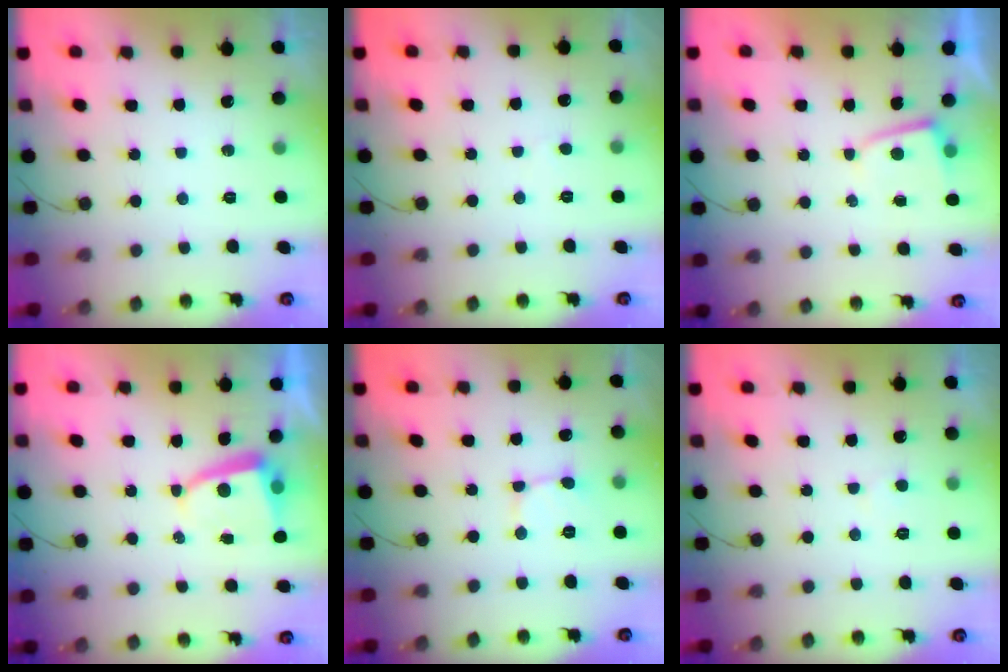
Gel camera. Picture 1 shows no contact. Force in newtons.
{"total": 1.9, "press": 1.9, "slide": 0.2}
{"total": 2.2, "press": 2.2, "slide": 0.4}
{"total": 4.6, "press": 4.6, "slide": 0.5}
{"total": 1.9, "press": 1.9, "slide": 0.1}
{"total": 2.3, "press": 2.3, "slide": 0.3}